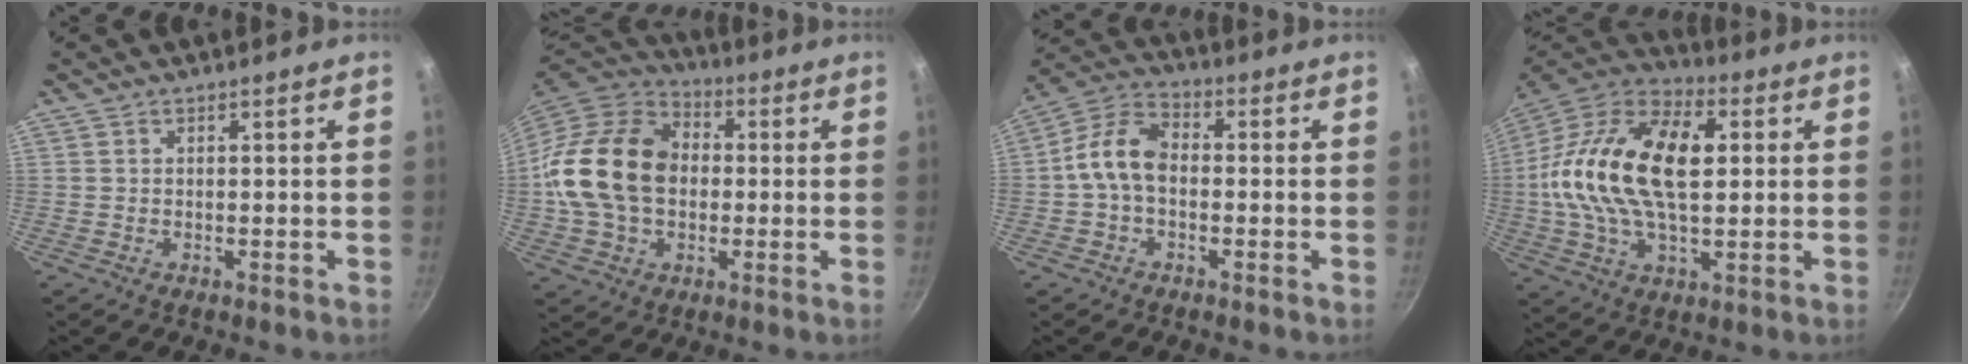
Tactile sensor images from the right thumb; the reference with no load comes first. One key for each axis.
{"total": 20.1, "fx": 0.0, "fy": 14.9, "fz": 13.5, "tx": -0.230, "ty": 0.032, "tz": -0.007}
{"total": 9.2, "fx": -0.7, "fy": 5.9, "fz": 7.0, "tx": -0.124, "ty": 0.034, "tz": -0.031}
{"total": 24.8, "fx": 2.9, "fy": 13.7, "fz": 20.5, "tx": -0.383, "ty": 0.025, "tz": 0.035}